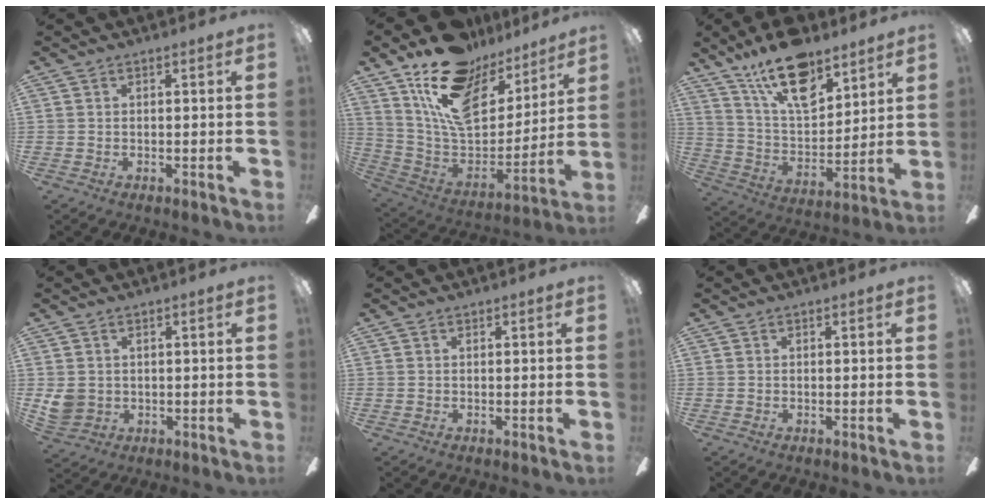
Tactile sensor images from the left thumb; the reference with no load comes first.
{"total": 20.7, "force": [12.8, 11.2, 11.8], "torque": [-0.208, -0.077, 0.226]}
{"total": 18.5, "force": [12.2, 8.5, 10.9], "torque": [-0.191, -0.056, 0.215]}
{"total": 4.5, "force": [0.8, 4.1, 1.7], "torque": [-0.035, 0.005, 0.020]}
{"total": 0.0}
{"total": 0.0}